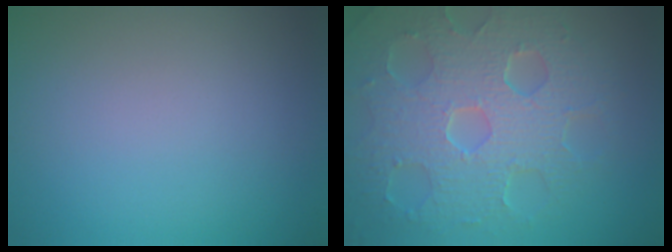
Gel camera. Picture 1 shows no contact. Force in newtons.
{"total": 8.7, "press": 6.0, "slide": 6.2}